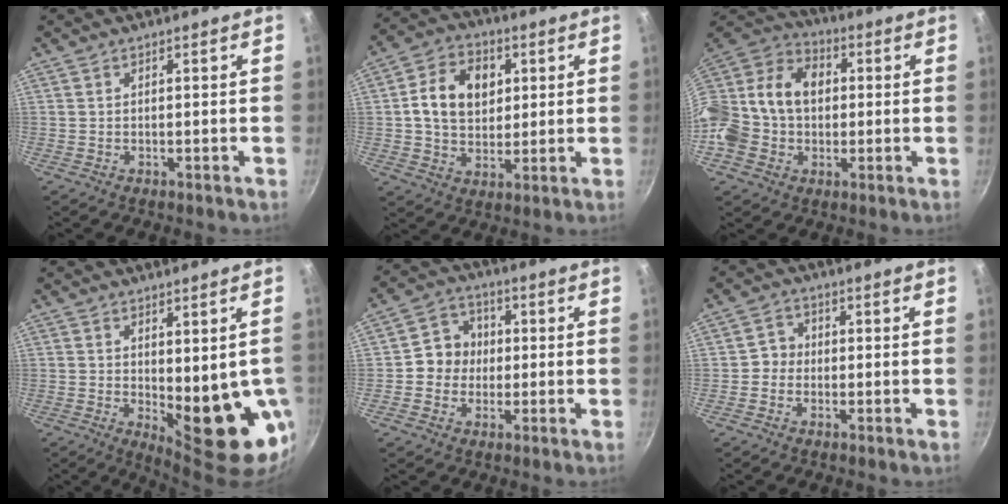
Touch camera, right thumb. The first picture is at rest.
{"total": 12.2, "force": [2.6, 9.3, 7.5], "torque": [-0.105, 0.005, 0.036]}
{"total": 20.4, "force": [-0.3, 16.5, 11.9], "torque": [-0.230, 0.057, -0.019]}
{"total": 13.5, "force": [-1.4, 5.3, 12.3], "torque": [-0.131, -0.020, -0.002]}
{"total": 7.3, "force": [-0.1, 6.8, 2.6], "torque": [-0.001, 0.016, -0.019]}
{"total": 3.1, "force": [-0.6, 2.9, 1.0], "torque": [0.007, 0.010, -0.019]}